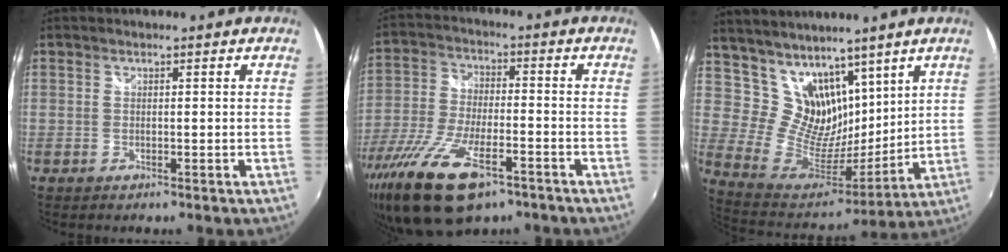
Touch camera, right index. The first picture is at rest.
{"total": 18.8, "force": [-11.6, 7.3, 12.9], "torque": [-0.274, -0.054, -0.210]}
{"total": 15.3, "force": [10.8, 9.5, 5.2], "torque": [-0.101, -0.002, 0.221]}